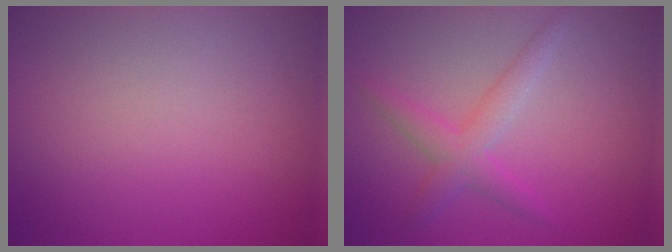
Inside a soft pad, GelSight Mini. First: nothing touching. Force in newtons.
{"total": 2.5, "press": 2.5, "slide": 0.1}